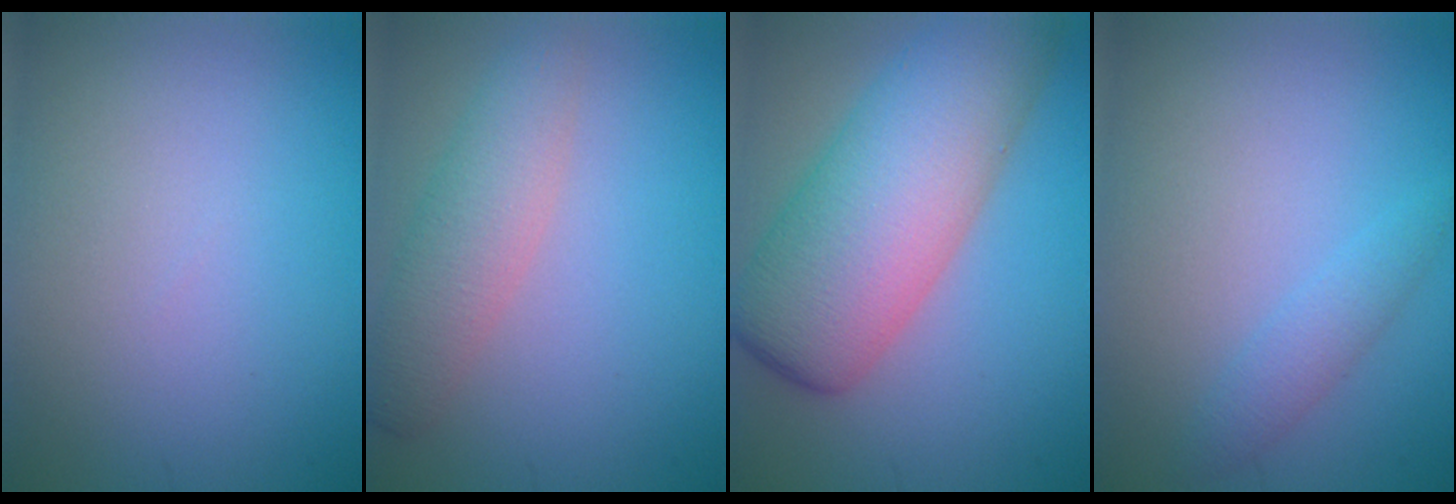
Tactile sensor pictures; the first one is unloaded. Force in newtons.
{"total": 3.8, "press": 3.8, "slide": 0.1}
{"total": 10.3, "press": 10.3, "slide": 0.4}
{"total": 1.8, "press": 1.8, "slide": 0.1}